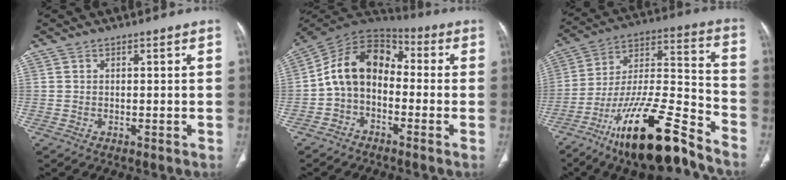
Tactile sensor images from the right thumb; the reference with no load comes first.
{"total": 11.6, "force": [-1.7, 8.4, 7.9], "torque": [-0.126, 0.057, -0.047]}
{"total": 23.3, "force": [-16.1, 5.5, 15.9], "torque": [-0.284, 0.080, -0.279]}